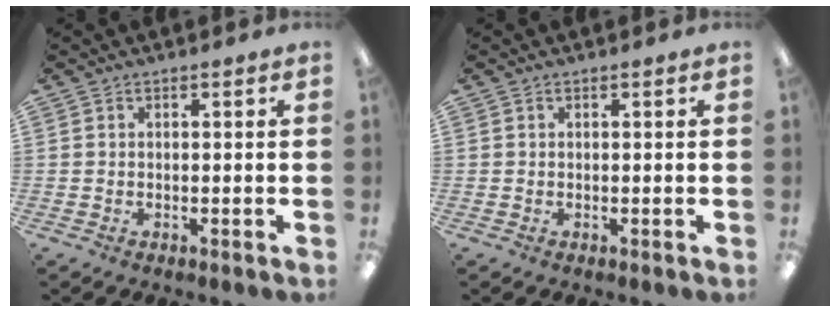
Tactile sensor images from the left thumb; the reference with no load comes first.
{"total": 0.0}